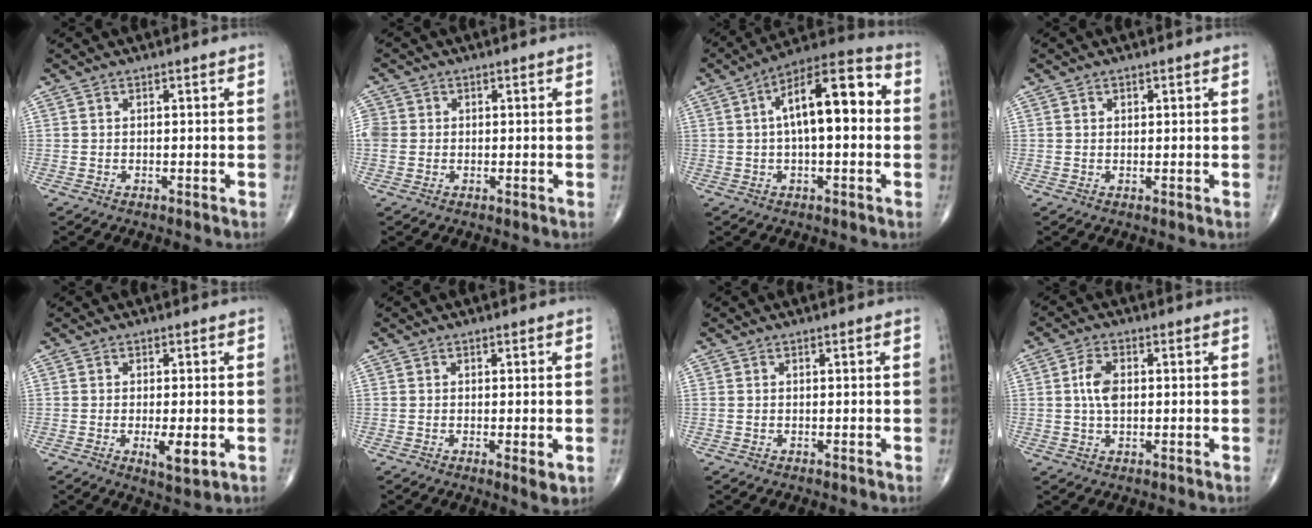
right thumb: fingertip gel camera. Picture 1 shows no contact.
{"total": 3.8, "force": [0.1, 3.5, 1.6], "torque": [-0.035, 0.010, 0.004]}
{"total": 15.1, "force": [1.8, 6.1, 13.7], "torque": [-0.204, 0.039, 0.018]}
{"total": 0.8, "force": [0.4, 0.6, 0.2], "torque": [0.003, -0.002, 0.005]}
{"total": 4.5, "force": [-1.1, 1.4, 4.1], "torque": [-0.069, -0.012, -0.017]}
{"total": 2.6, "force": [-0.5, 0.7, 2.4], "torque": [-0.041, -0.010, -0.009]}
{"total": 0.0}
{"total": 4.8, "force": [0.4, 2.8, 3.9], "torque": [-0.079, 0.004, 0.005]}